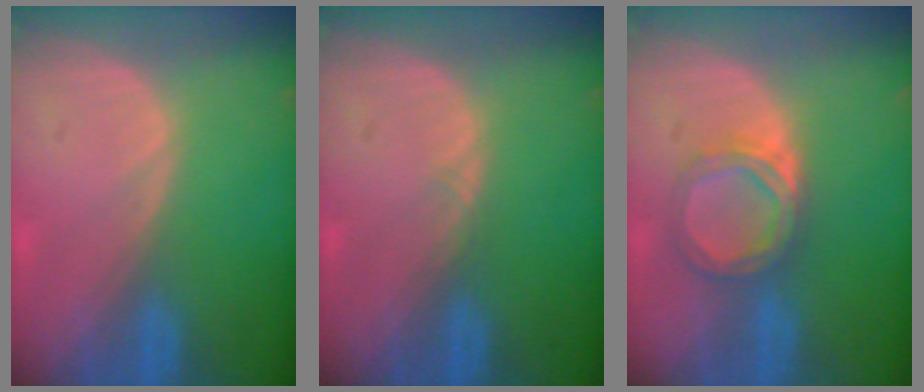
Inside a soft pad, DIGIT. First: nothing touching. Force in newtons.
{"total": 0.5, "press": 0.5, "slide": 0.1}
{"total": 5.1, "press": 5.0, "slide": 1.0}